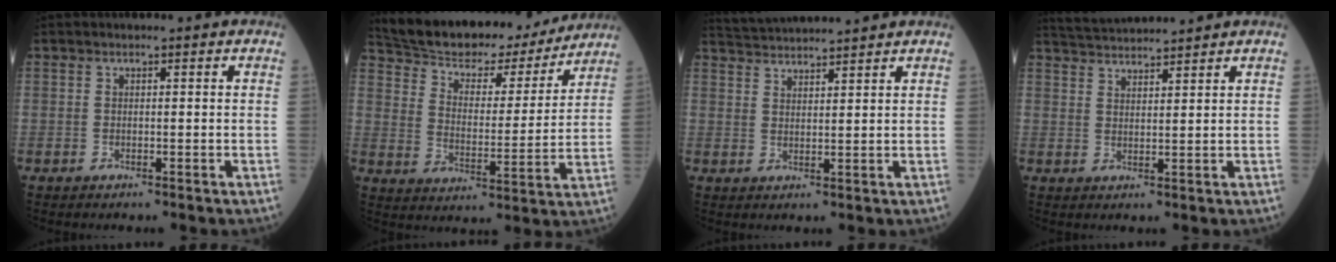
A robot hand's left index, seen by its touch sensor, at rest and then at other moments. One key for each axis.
{"total": 20.4, "fx": 18.5, "fy": 5.8, "fz": 6.4, "tx": -0.114, "ty": 0.002, "tz": 0.271}
{"total": 7.9, "fx": 7.6, "fy": -0.8, "fz": 1.7, "tx": -0.038, "ty": 0.031, "tz": 0.125}
{"total": 6.3, "fx": 6.2, "fy": -0.7, "fz": 1.0, "tx": -0.028, "ty": 0.028, "tz": 0.109}